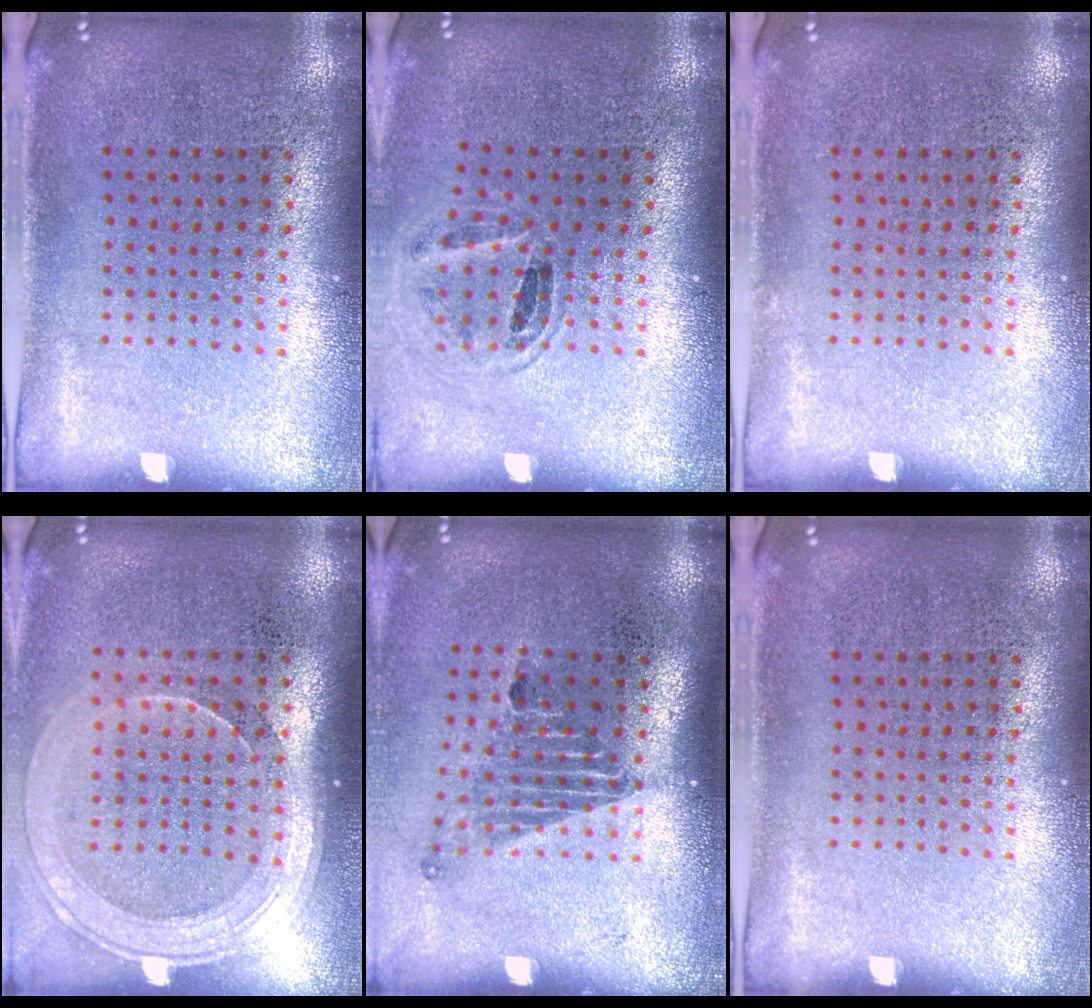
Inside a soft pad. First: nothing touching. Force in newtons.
{"total": 0.9, "press": 0.9, "slide": 0.2}
{"total": 0.0}
{"total": 1.8, "press": 1.6, "slide": 0.8}
{"total": 1.6, "press": 1.2, "slide": 1.1}
{"total": 0.0}